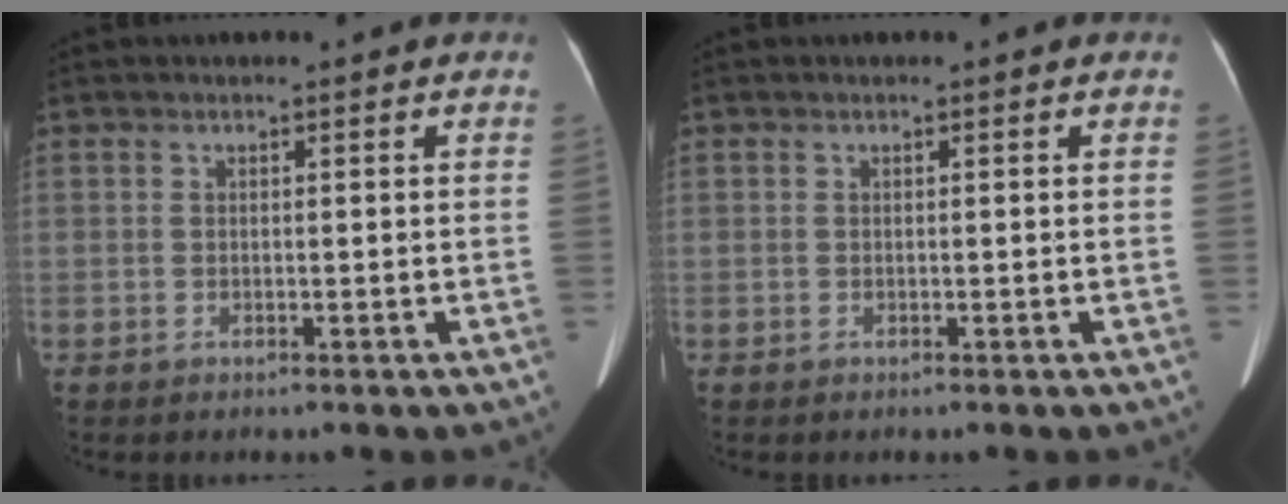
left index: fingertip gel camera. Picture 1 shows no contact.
{"total": 0.0}